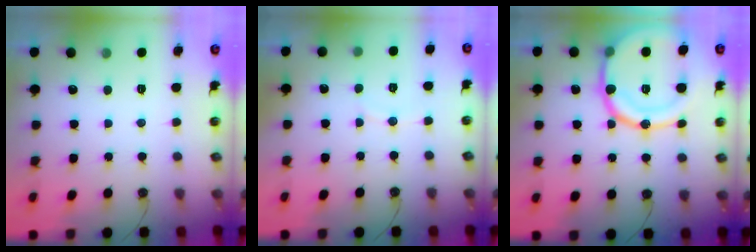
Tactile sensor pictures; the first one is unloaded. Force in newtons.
{"total": 4.6, "press": 4.6, "slide": 0.5}
{"total": 21.6, "press": 21.3, "slide": 3.6}